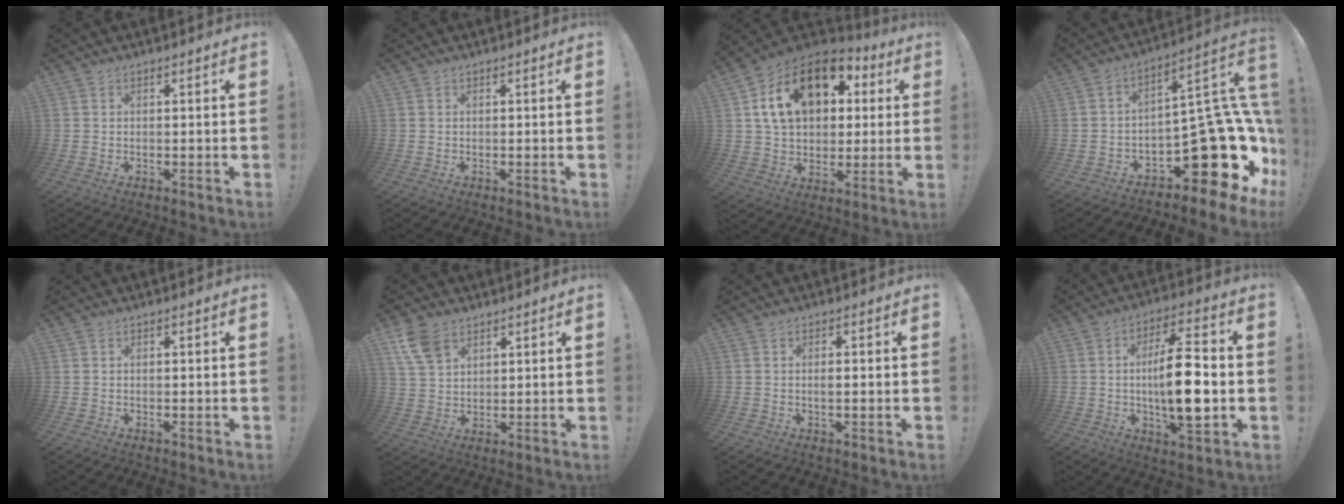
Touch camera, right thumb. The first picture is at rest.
{"total": 0.0}
{"total": 19.8, "force": [7.1, 13.2, 13.0], "torque": [-0.207, -0.012, 0.131]}
{"total": 24.1, "force": [-7.8, 11.2, 19.8], "torque": [-0.252, 0.029, -0.106]}
{"total": 0.0}
{"total": 8.3, "force": [5.0, 5.0, 4.4], "torque": [-0.097, -0.013, 0.099]}
{"total": 1.2, "force": [-0.2, 0.3, 1.2], "torque": [-0.014, -0.002, -0.007]}
{"total": 15.8, "force": [-1.1, 4.9, 15.0], "torque": [-0.252, -0.006, -0.032]}